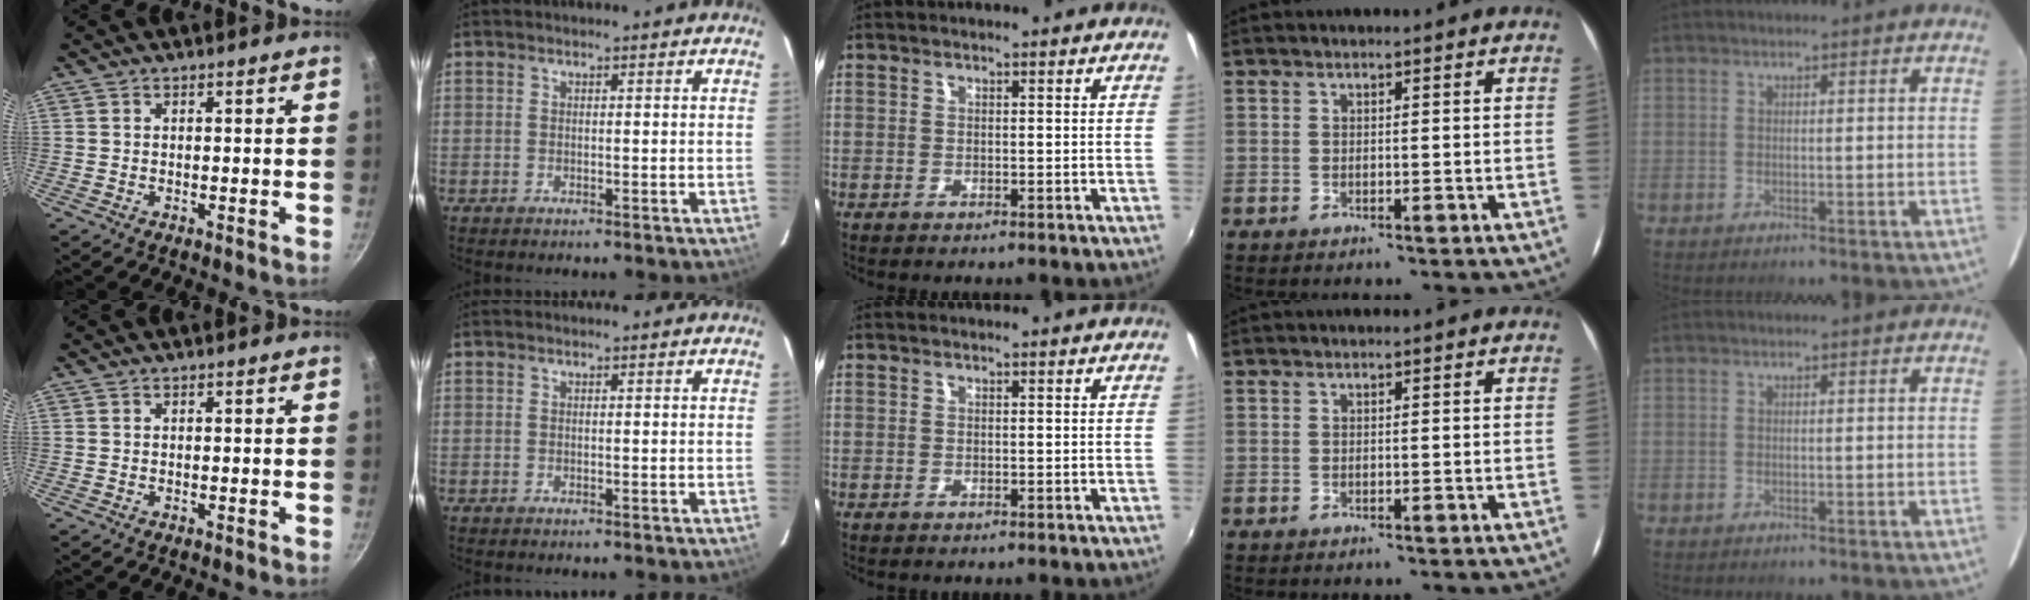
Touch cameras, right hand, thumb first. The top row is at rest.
{}